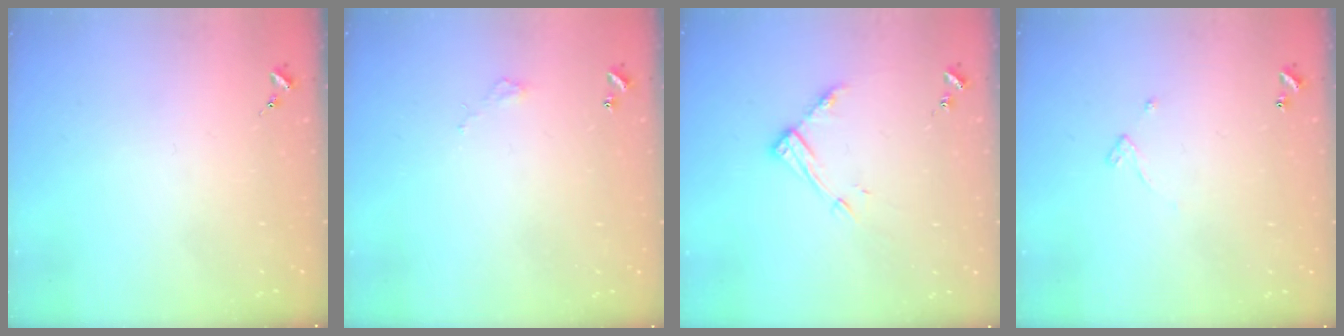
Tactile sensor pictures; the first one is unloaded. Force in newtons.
{"total": 2.8, "press": 2.8, "slide": 0.2}
{"total": 11.0, "press": 11.0, "slide": 0.8}
{"total": 3.2, "press": 3.1, "slide": 0.3}